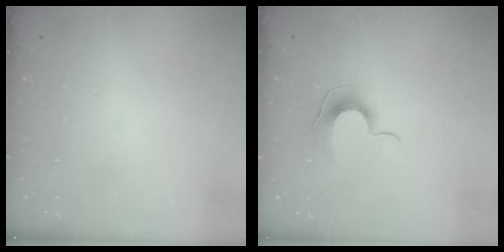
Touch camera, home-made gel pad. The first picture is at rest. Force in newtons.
{"total": 9.9, "press": 9.9, "slide": 0.3}